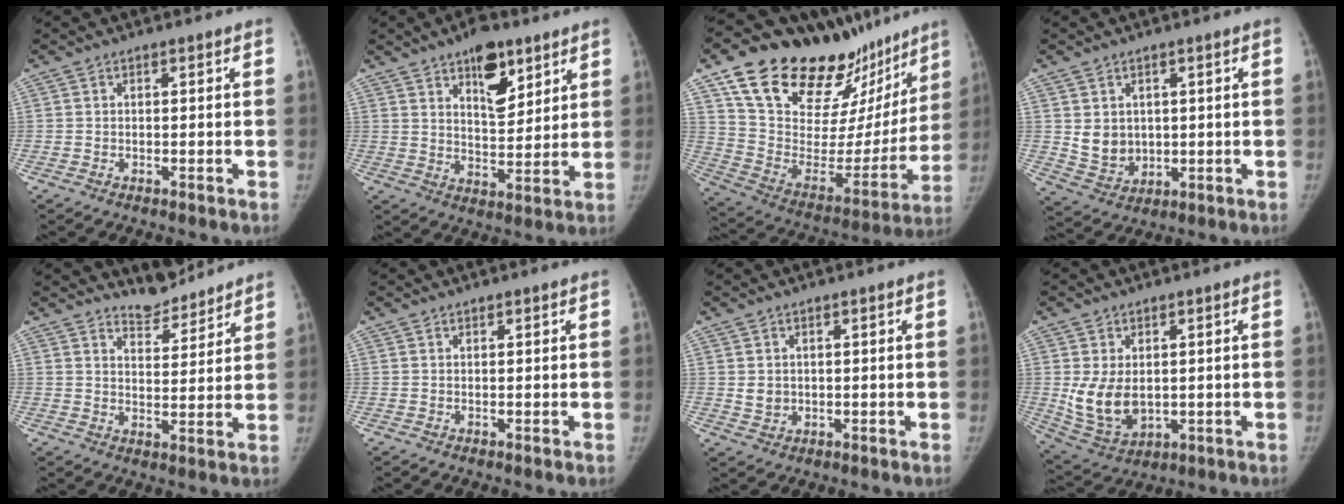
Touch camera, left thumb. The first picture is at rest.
{"total": 11.0, "force": [6.5, 5.2, 7.2], "torque": [-0.081, -0.040, 0.106]}
{"total": 33.6, "force": [23.9, 15.8, 17.6], "torque": [-0.245, -0.074, 0.366]}
{"total": 6.2, "force": [1.4, 5.3, 3.1], "torque": [-0.033, -0.019, 0.046]}
{"total": 6.3, "force": [6.1, 1.5, 0.5], "torque": [0.007, -0.053, 0.102]}
{"total": 0.6, "force": [0.6, 0.2, 0.2], "torque": [-0.004, -0.004, 0.010]}
{"total": 2.6, "force": [0.8, 2.2, 1.1], "torque": [-0.012, -0.010, 0.024]}
{"total": 9.7, "force": [0.6, 6.7, 7.0], "torque": [-0.117, -0.019, 0.033]}